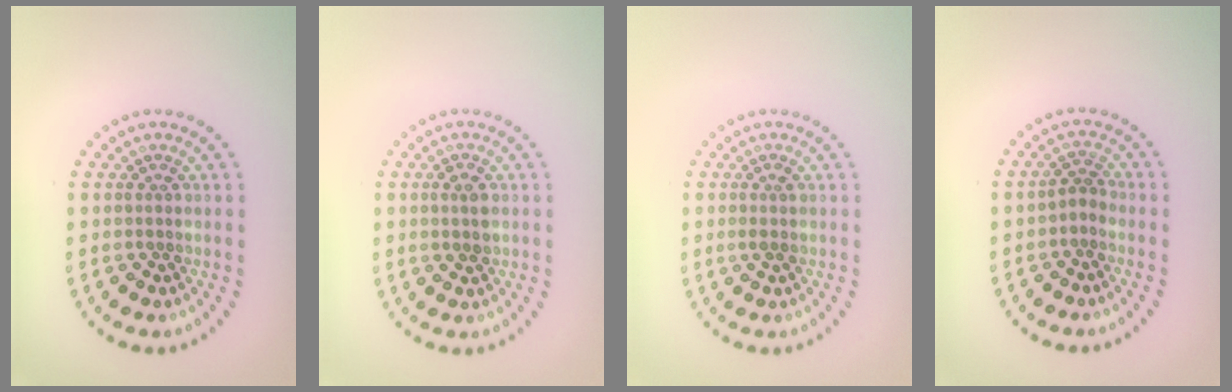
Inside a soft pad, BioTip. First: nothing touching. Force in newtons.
{"total": 1.5, "press": 1.5, "slide": 0.1}
{"total": 1.0, "press": 0.9, "slide": 0.5}
{"total": 1.6, "press": 1.1, "slide": 1.1}